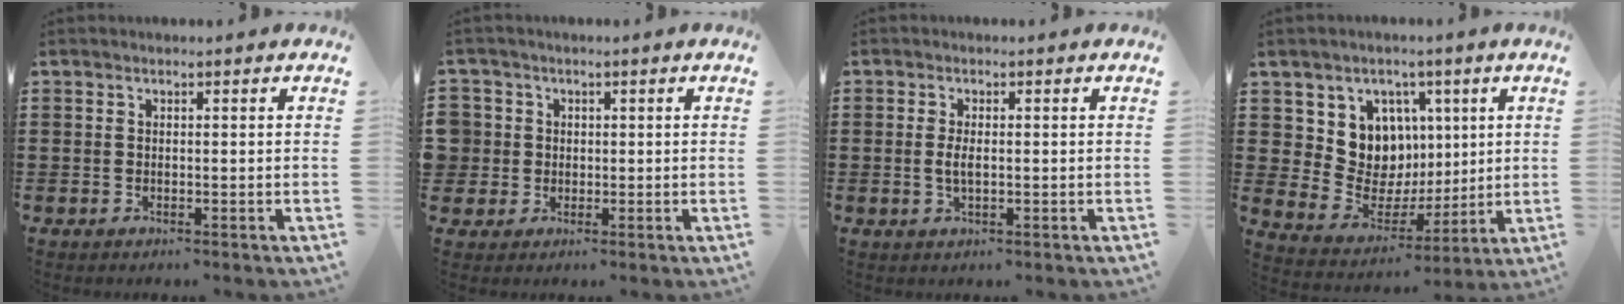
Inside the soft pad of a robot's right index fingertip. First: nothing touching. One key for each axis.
{"total": 3.2, "fx": 0.0, "fy": 3.2, "fz": 0.2, "tx": -0.029, "ty": 0.008, "tz": -0.006}
{"total": 2.4, "fx": -0.1, "fy": 0.7, "fz": 2.2, "tx": -0.057, "ty": -0.006, "tz": -0.008}
{"total": 9.3, "fx": 2.6, "fy": 8.6, "fz": 2.3, "tx": -0.073, "ty": -0.030, "tz": 0.057}